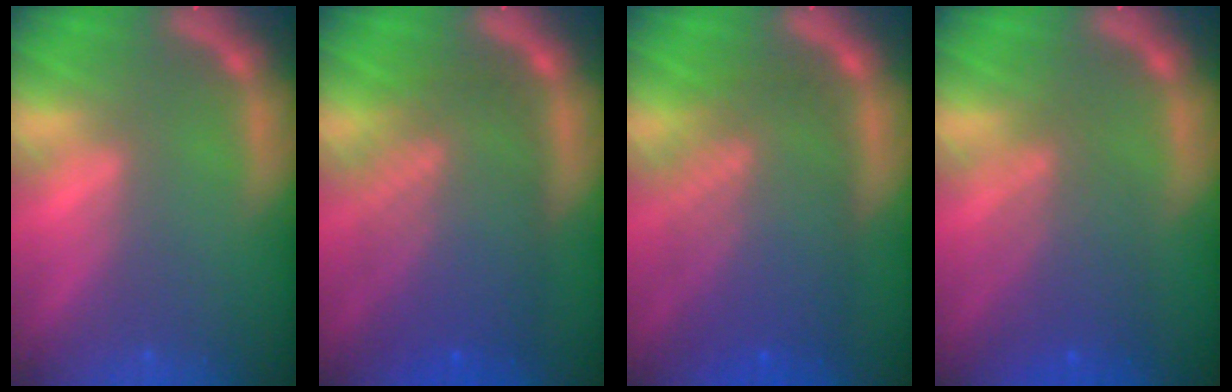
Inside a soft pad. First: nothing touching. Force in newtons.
{"total": 9.6}
{"total": 9.6}
{"total": 5.1}